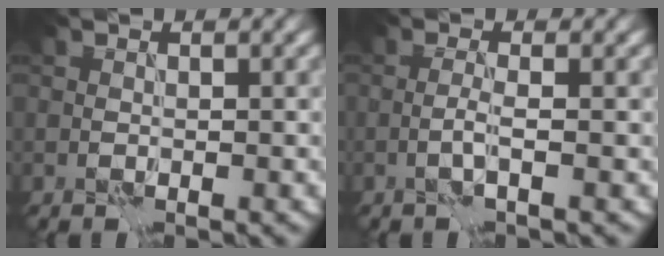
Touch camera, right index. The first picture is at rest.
{"total": 1.3, "force": [-0.4, -0.3, 1.2], "torque": [-0.029, 0.005, -0.012]}